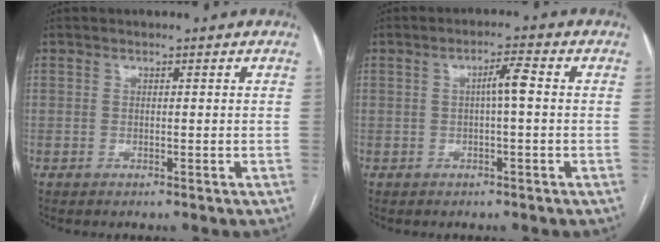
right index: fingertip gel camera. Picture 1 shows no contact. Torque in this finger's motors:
{"motor_torque": [0.50, 0.03, 0.23, 0.06]}